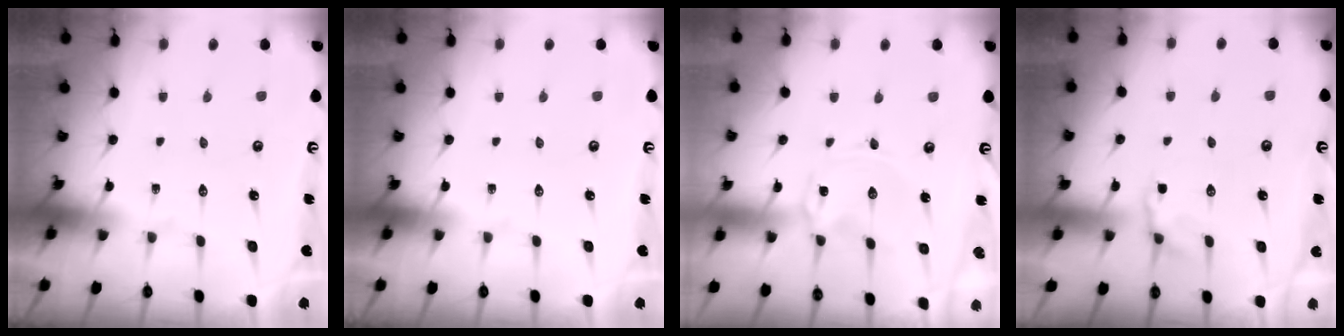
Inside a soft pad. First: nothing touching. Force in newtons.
{"total": 0.0}
{"total": 0.6, "press": 0.6, "slide": 0.2}
{"total": 3.8, "press": 3.3, "slide": 1.9}